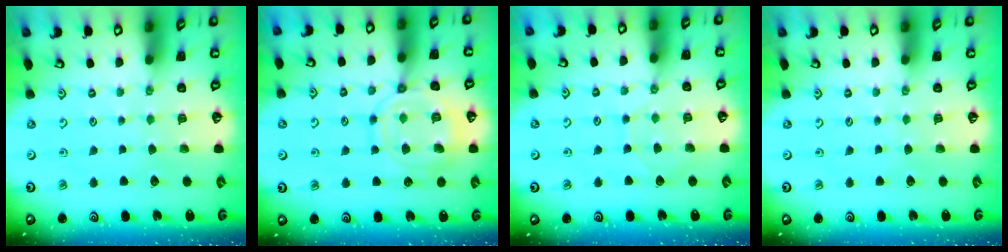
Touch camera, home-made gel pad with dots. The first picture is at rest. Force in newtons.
{"total": 14.2, "press": 14.1, "slide": 1.3}
{"total": 5.0, "press": 4.9, "slide": 0.6}
{"total": 0.0}